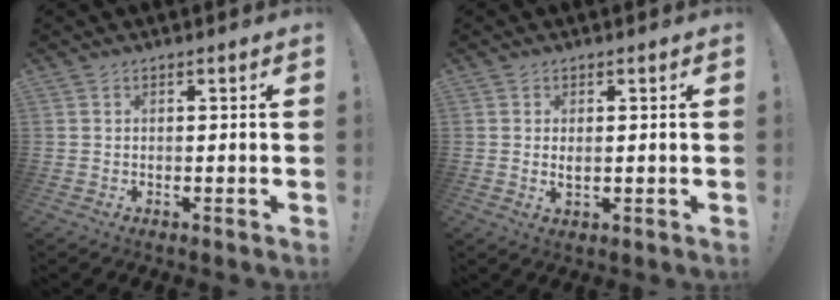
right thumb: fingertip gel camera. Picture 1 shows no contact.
{"total": 2.2, "force": [0.5, 1.0, 1.8], "torque": [-0.026, -0.003, 0.006]}